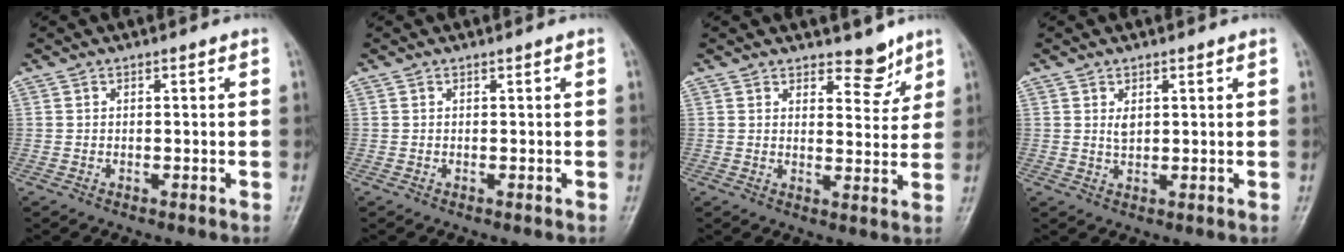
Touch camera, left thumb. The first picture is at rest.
{"total": 0.0}
{"total": 5.4, "force": [4.1, 2.6, 2.3], "torque": [-0.001, -0.030, 0.058]}
{"total": 2.2, "force": [0.8, 1.4, 1.6], "torque": [-0.020, -0.005, 0.016]}